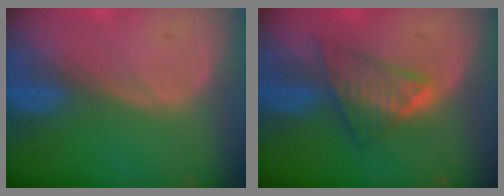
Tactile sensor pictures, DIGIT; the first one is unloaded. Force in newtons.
{"total": 6.3, "press": 6.2, "slide": 1.4}